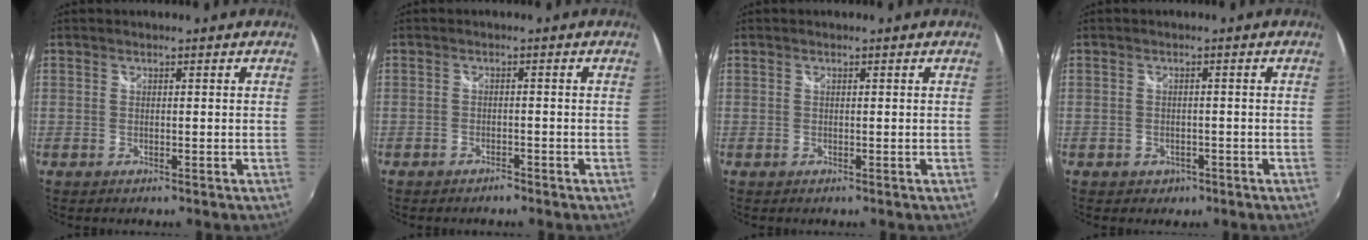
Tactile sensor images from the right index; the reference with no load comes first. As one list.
[{"total": 1.9, "force": [-1.7, 0.8, 0.5], "torque": [-0.012, -0.005, -0.028]}, {"total": 0.0}, {"total": 2.9, "force": [-1.3, 2.4, 0.8], "torque": [-0.020, 0.000, -0.015]}]